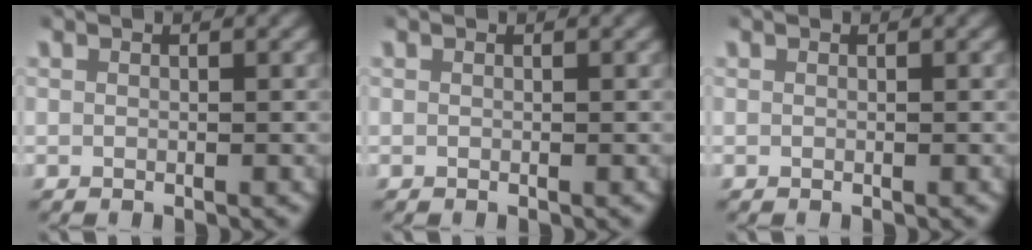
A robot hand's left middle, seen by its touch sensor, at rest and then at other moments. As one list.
[{"total": 0.0}, {"total": 0.0}]